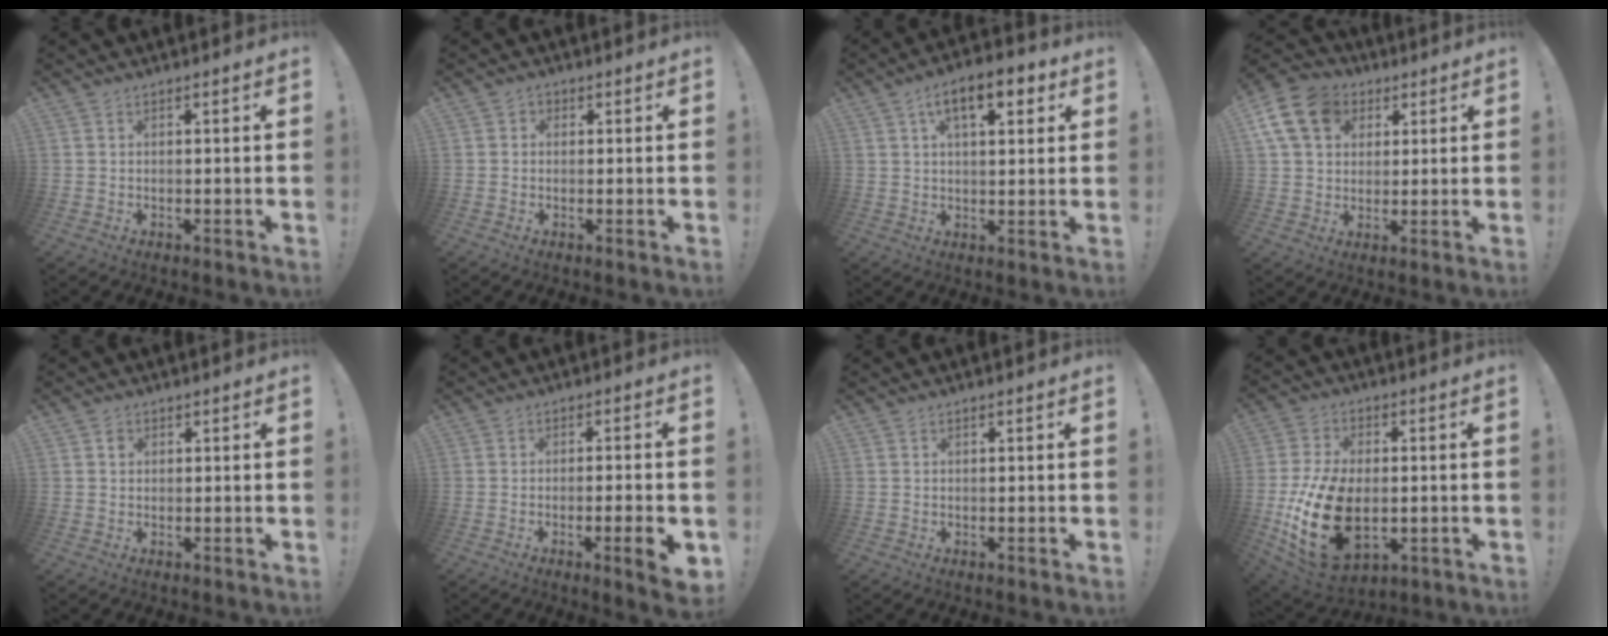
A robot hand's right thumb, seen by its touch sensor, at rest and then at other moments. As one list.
[{"total": 1.4, "force": [-0.3, 1.2, 0.6], "torque": [-0.006, 0.001, -0.007]}, {"total": 10.3, "force": [4.5, 4.5, 8.1], "torque": [-0.113, -0.007, 0.073]}, {"total": 15.0, "force": [5.3, 11.6, 7.8], "torque": [-0.126, -0.014, 0.107]}, {"total": 1.3, "force": [0.3, 1.3, 0.4], "torque": [-0.004, 0.002, 0.004]}, {"total": 6.8, "force": [-2.5, 0.4, 6.4], "torque": [-0.093, 0.002, -0.035]}, {"total": 0.0}, {"total": 22.2, "force": [-4.1, 14.0, 16.8], "torque": [-0.310, 0.017, -0.056]}]